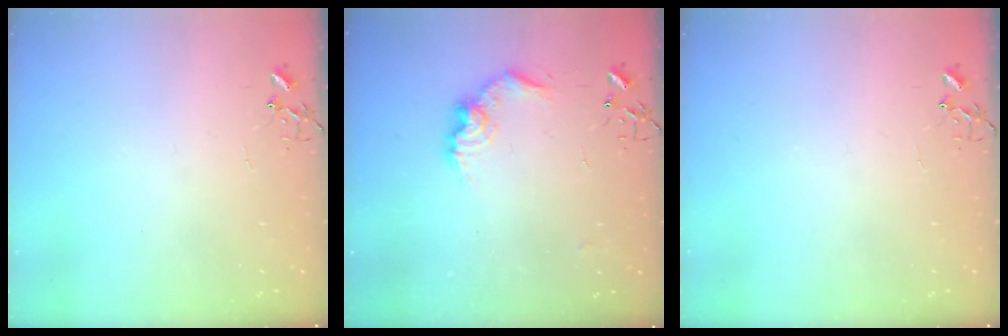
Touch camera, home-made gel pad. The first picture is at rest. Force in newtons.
{"total": 9.9, "press": 9.9, "slide": 0.1}
{"total": 0.0}